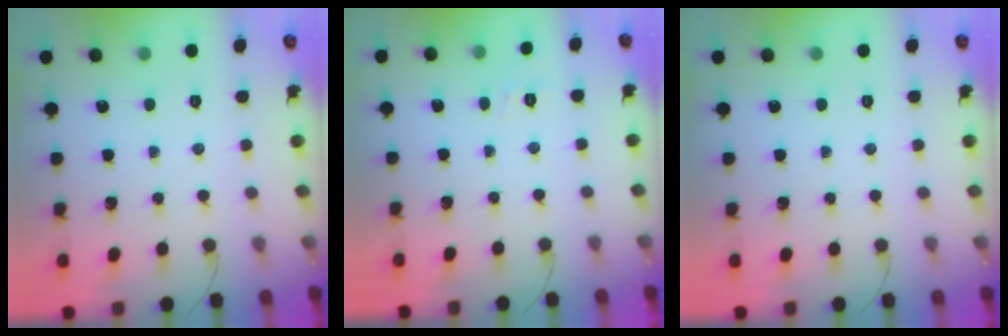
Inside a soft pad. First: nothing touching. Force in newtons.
{"total": 1.8, "press": 1.2, "slide": 1.4}
{"total": 0.0}